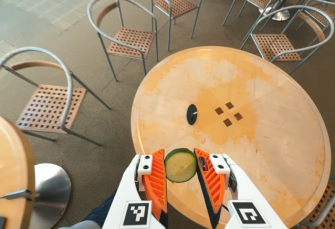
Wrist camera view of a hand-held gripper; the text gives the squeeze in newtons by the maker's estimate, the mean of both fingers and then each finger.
{"total": 9.4, "left": 9.8, "right": 9.1}